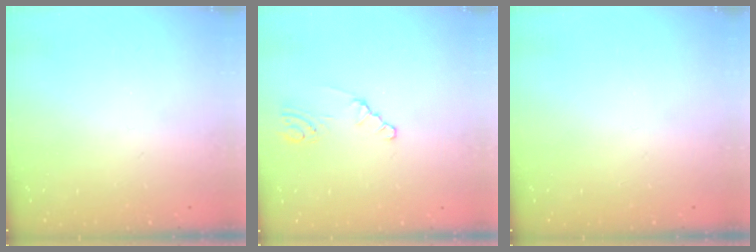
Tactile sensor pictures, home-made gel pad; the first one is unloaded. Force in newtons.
{"total": 1.4, "press": 1.4, "slide": 0.2}
{"total": 0.0}